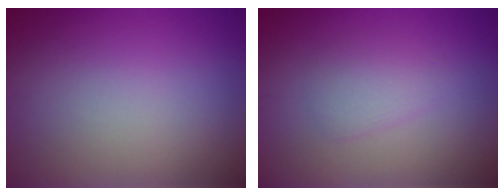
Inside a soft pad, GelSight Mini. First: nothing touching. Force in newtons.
{"total": 1.8, "press": 1.8, "slide": 0.0}